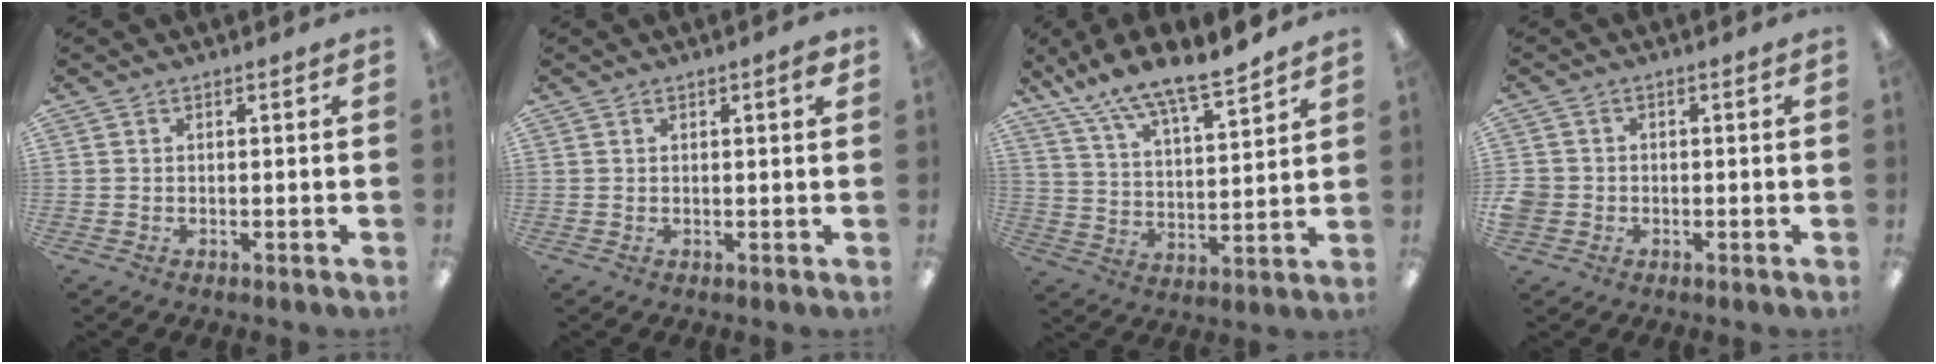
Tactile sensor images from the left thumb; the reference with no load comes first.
{"total": 2.0, "force": [1.1, 0.4, 1.6], "torque": [-0.024, 0.001, 0.016]}
{"total": 12.8, "force": [11.7, 1.9, 4.8], "torque": [-0.096, -0.081, 0.208]}
{"total": 3.2, "force": [-0.8, 3.0, 0.7], "torque": [-0.018, 0.002, -0.016]}